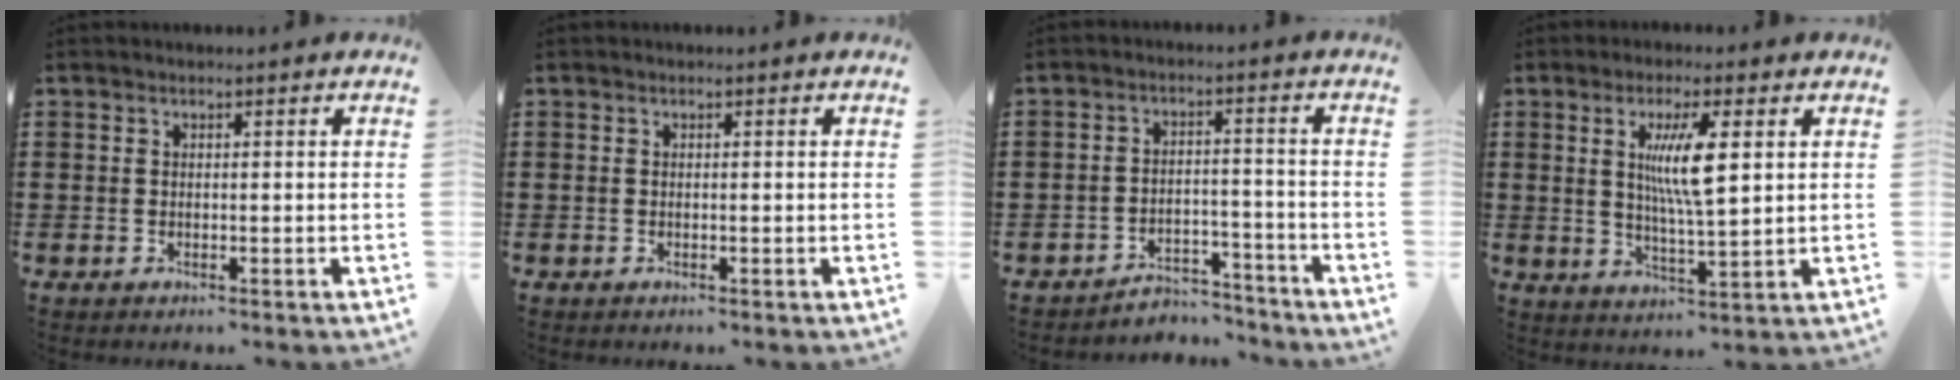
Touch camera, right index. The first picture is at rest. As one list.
[{"total": 0.0}, {"total": 4.2, "force": [-4.0, 1.1, 0.6], "torque": [-0.013, 0.010, -0.081]}, {"total": 7.7, "force": [1.9, 1.4, 7.3], "torque": [-0.150, 0.000, 0.027]}]